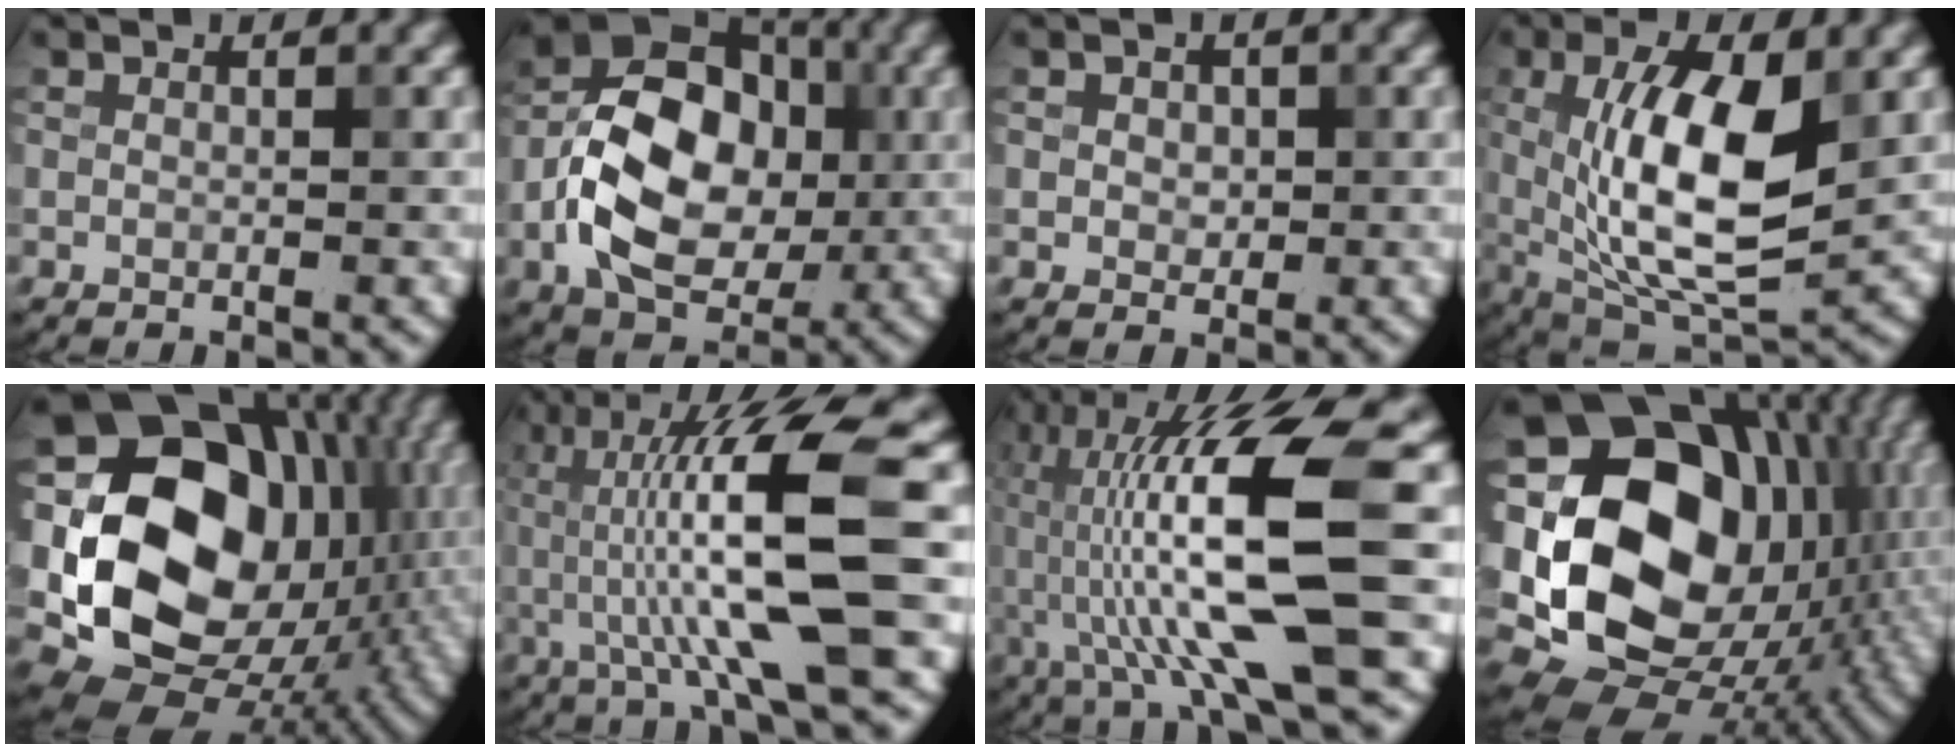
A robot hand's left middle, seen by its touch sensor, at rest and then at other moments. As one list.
[{"total": 12.5, "force": [-1.7, 8.7, 8.8], "torque": [-0.149, 0.010, -0.033]}, {"total": 1.3, "force": [0.2, 1.1, 0.7], "torque": [-0.013, -0.003, 0.003]}, {"total": 11.0, "force": [0.9, 4.5, 10.0], "torque": [-0.178, -0.004, 0.015]}, {"total": 17.9, "force": [0.0, 14.3, 10.8], "torque": [-0.179, -0.022, 0.014]}, {"total": 11.1, "force": [0.1, 2.1, 10.9], "torque": [-0.184, 0.008, 0.002]}, {"total": 13.4, "force": [-1.0, 2.4, 13.2], "torque": [-0.251, 0.016, -0.014]}, {"total": 20.1, "force": [0.5, 16.0, 12.1], "torque": [-0.222, -0.008, 0.036]}]